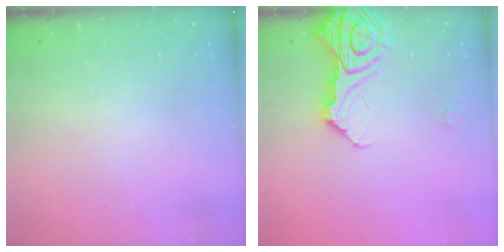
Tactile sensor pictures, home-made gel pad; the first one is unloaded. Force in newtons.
{"total": 15.3, "press": 15.2, "slide": 1.6}